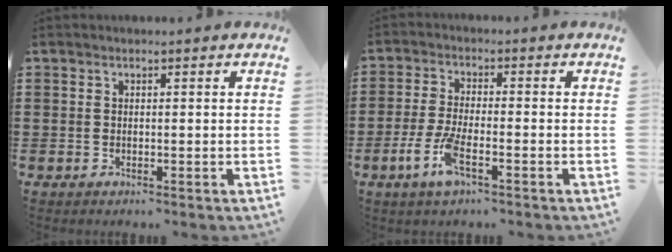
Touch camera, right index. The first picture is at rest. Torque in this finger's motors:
{"motor_torque": [0.57, 0.30, 0.52, 0.12]}